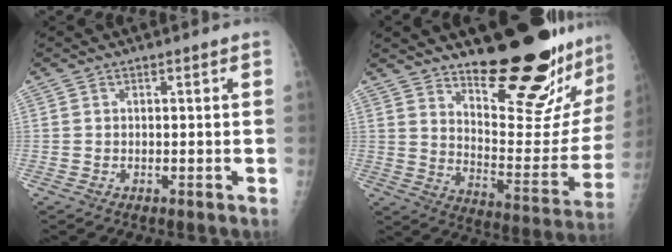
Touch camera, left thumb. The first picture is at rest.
{"total": 24.4, "force": [18.6, 6.2, 14.5], "torque": [-0.172, -0.152, 0.262]}